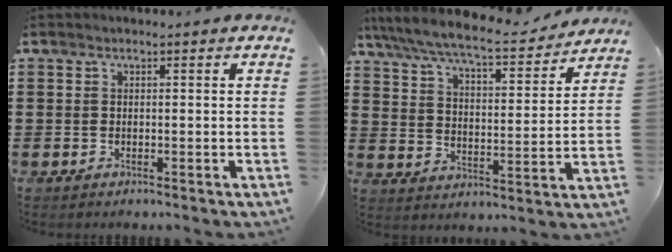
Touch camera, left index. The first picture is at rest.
{"total": 7.9, "force": [7.2, 0.2, 3.3], "torque": [-0.095, -0.043, 0.120]}